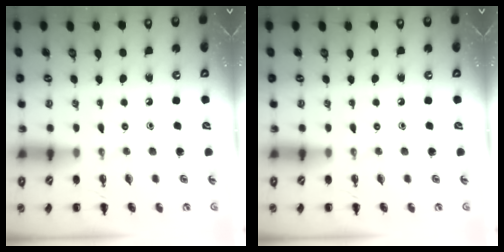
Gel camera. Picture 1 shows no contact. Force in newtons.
{"total": 0.0}